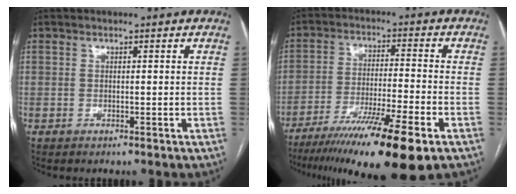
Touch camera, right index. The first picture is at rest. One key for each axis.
{"total": 16.8, "fx": -11.3, "fy": 0.2, "fz": 12.5, "tx": -0.191, "ty": -0.042, "tz": -0.187}